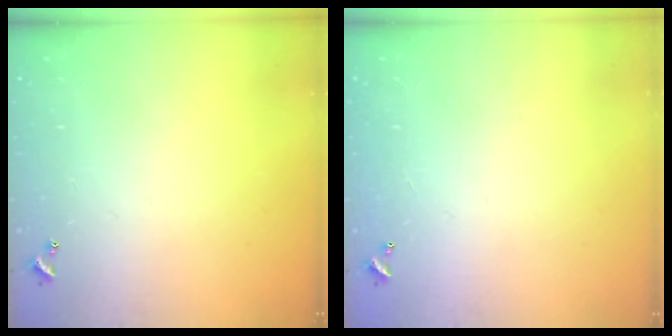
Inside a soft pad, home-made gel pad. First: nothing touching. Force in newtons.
{"total": 2.8, "press": 2.8, "slide": 0.1}